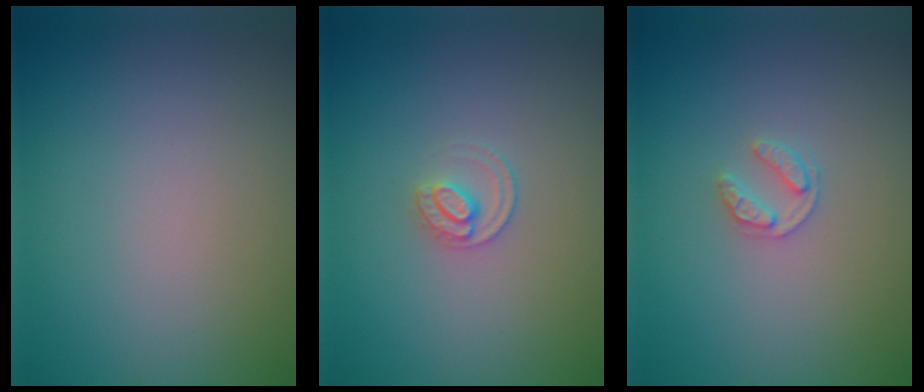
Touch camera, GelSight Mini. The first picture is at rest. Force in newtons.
{"total": 1.7, "press": 1.7, "slide": 0.1}
{"total": 1.6, "press": 1.6, "slide": 0.3}